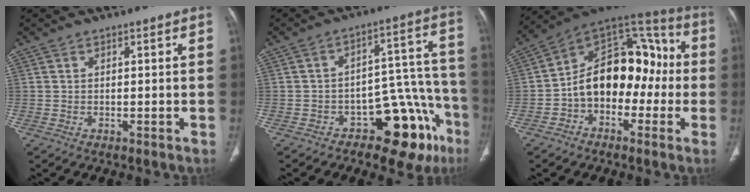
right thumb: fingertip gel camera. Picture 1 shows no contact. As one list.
[{"total": 15.3, "force": [-8.9, 7.6, 9.9], "torque": [-0.066, 0.102, -0.120]}, {"total": 18.1, "force": [-2.5, 12.4, 12.9], "torque": [-0.151, 0.066, -0.049]}]